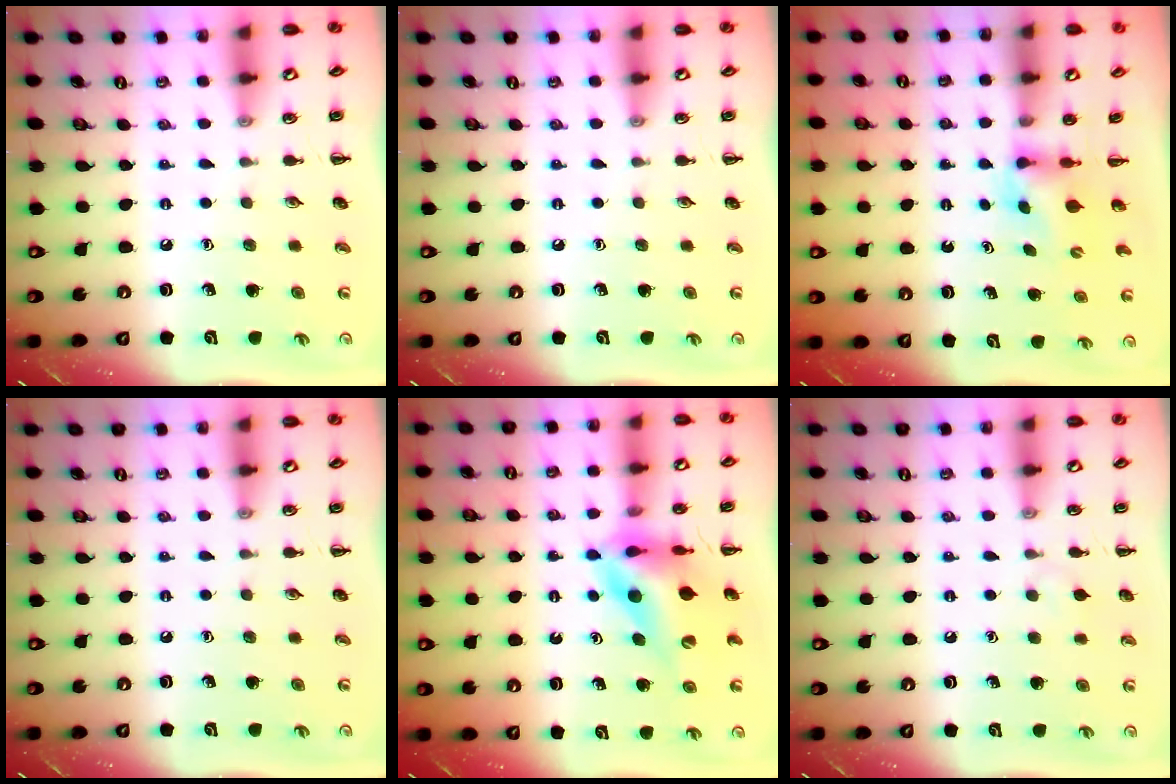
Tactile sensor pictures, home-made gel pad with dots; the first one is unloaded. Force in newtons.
{"total": 0.0}
{"total": 2.9, "press": 2.6, "slide": 1.2}
{"total": 0.0}
{"total": 12.0, "press": 11.4, "slide": 3.9}
{"total": 4.4, "press": 4.1, "slide": 1.6}